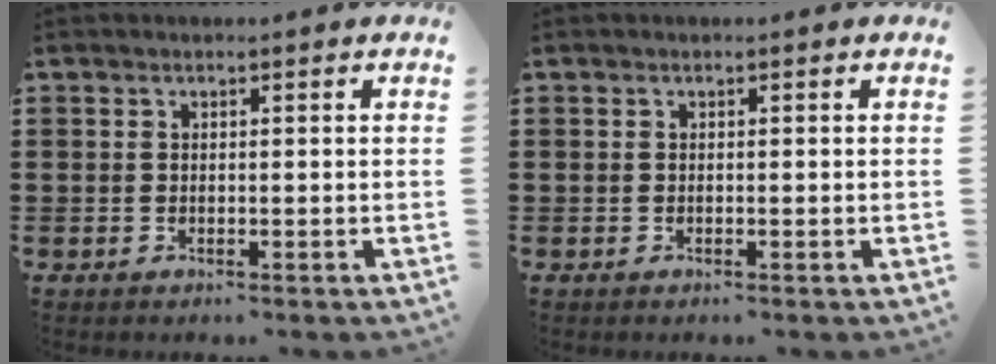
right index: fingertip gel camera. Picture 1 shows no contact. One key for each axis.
{"total": 0.0}